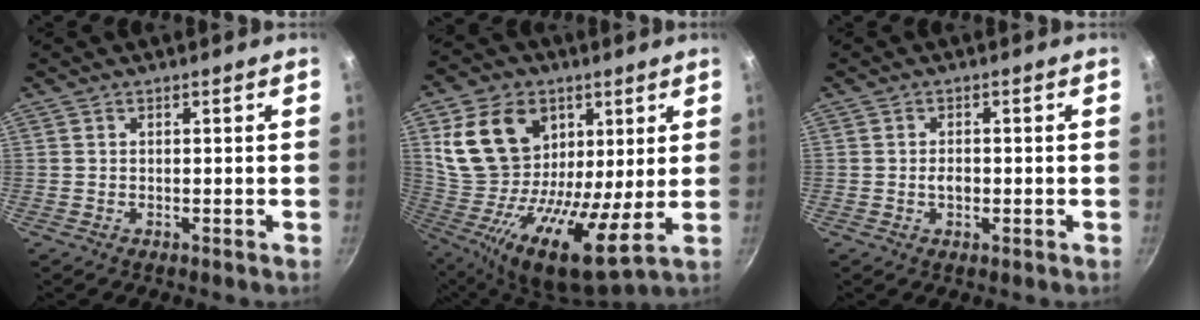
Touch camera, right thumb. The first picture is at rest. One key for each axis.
{"total": 22.5, "fx": 7.9, "fy": 14.5, "fz": 15.2, "tx": -0.284, "ty": -0.028, "tz": 0.133}
{"total": 2.4, "fx": -0.4, "fy": 1.4, "fz": 1.8, "tx": -0.026, "ty": 0.005, "tz": -0.008}